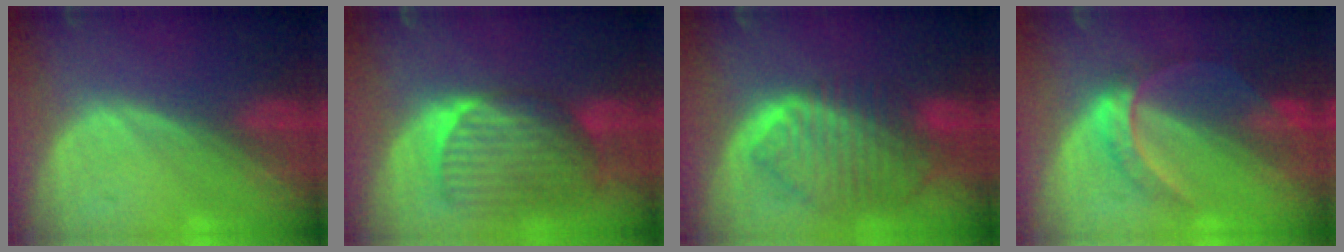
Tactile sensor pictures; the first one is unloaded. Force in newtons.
{"total": 9.1, "press": 8.4, "slide": 3.5}
{"total": 9.9, "press": 8.4, "slide": 5.2}
{"total": 6.4, "press": 5.5, "slide": 3.2}